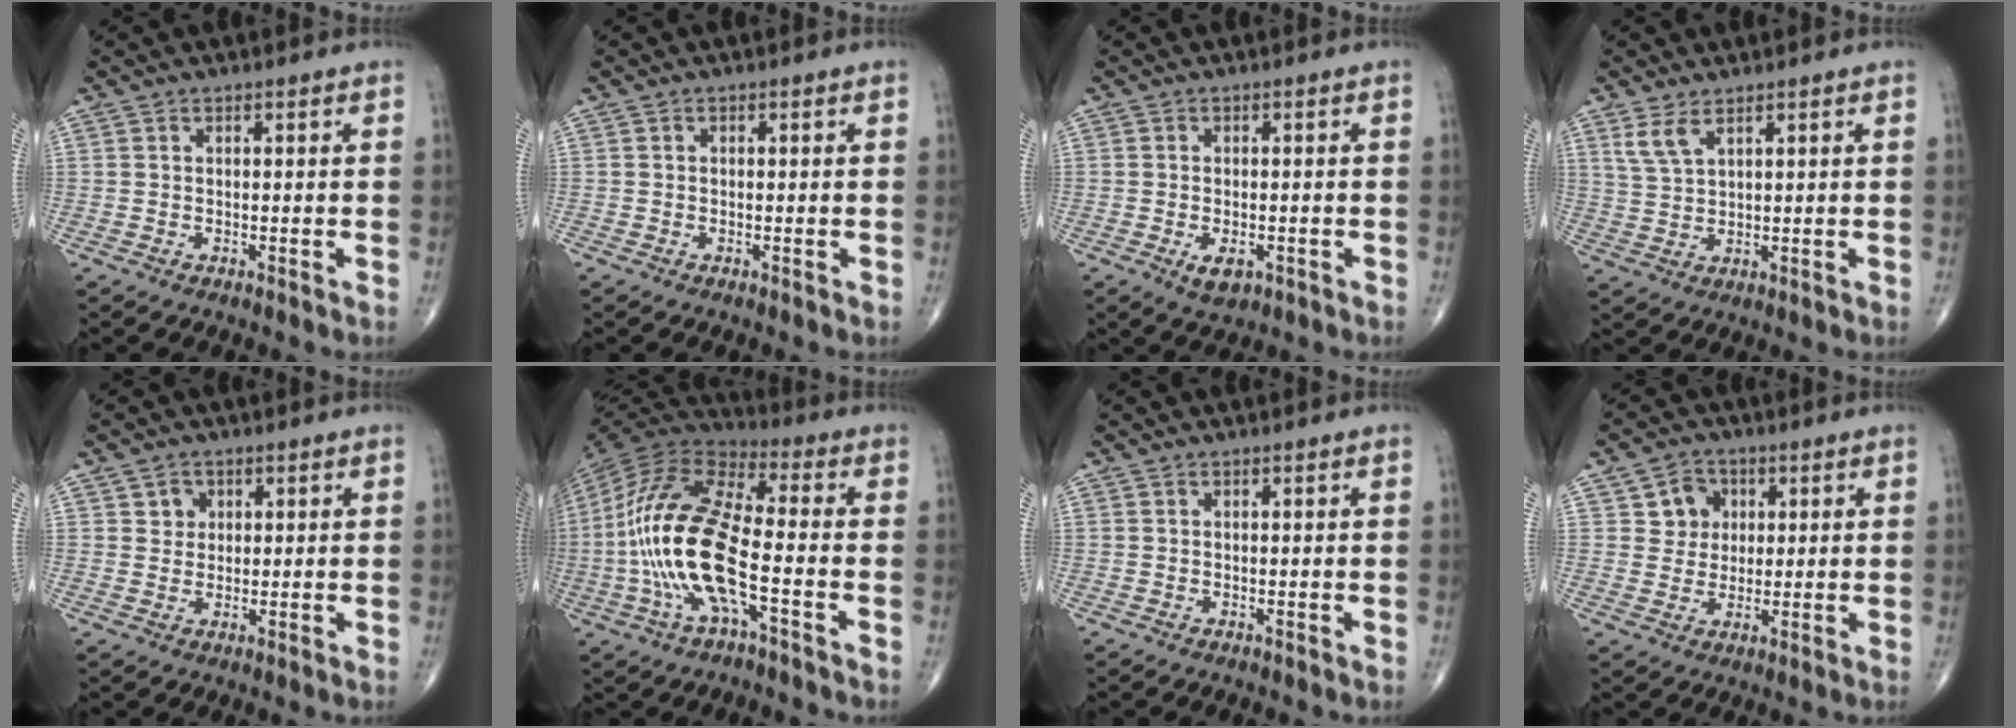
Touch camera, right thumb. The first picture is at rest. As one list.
[{"total": 0.0}, {"total": 3.7, "force": [-1.4, 2.0, 2.8], "torque": [-0.042, -0.001, -0.015]}, {"total": 4.1, "force": [2.6, 1.6, 2.8], "torque": [-0.060, -0.008, 0.062]}, {"total": 2.8, "force": [1.1, 2.5, 0.8], "torque": [0.004, -0.004, 0.014]}, {"total": 19.9, "force": [-4.3, 6.6, 18.3], "torque": [-0.398, 0.031, -0.082]}, {"total": 0.0}, {"total": 5.8, "force": [1.7, 5.2, 1.7], "torque": [0.004, -0.001, 0.025]}]